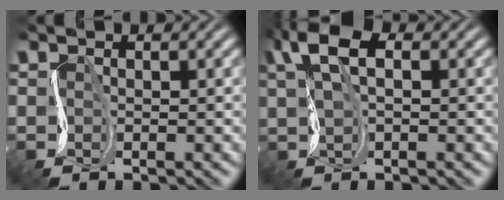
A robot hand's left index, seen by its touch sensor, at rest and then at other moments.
{"total": 5.1, "force": [1.1, 2.8, 4.1], "torque": [-0.097, 0.010, 0.012]}